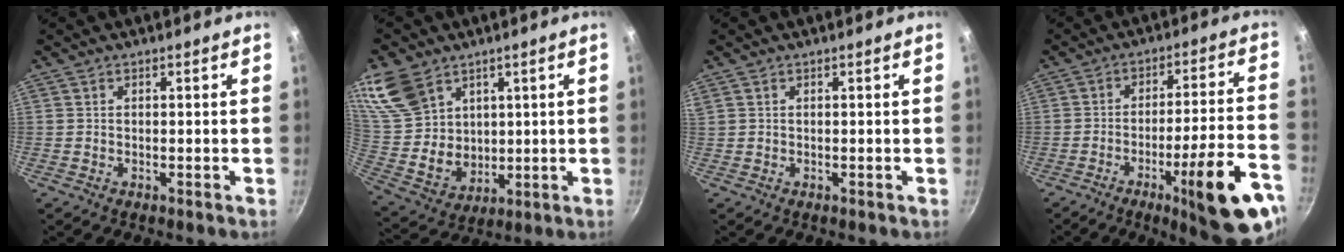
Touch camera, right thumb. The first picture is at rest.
{"total": 17.0, "force": [8.9, 12.4, 7.6], "torque": [-0.127, -0.038, 0.195]}
{"total": 0.0}
{"total": 19.7, "force": [-9.8, 3.3, 16.8], "torque": [-0.204, 0.043, -0.135]}